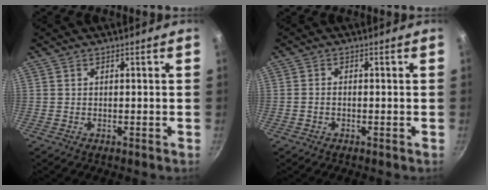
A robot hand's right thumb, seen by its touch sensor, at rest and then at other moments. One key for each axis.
{"total": 1.2, "fx": -0.5, "fy": 0.8, "fz": 0.8, "tx": -0.016, "ty": 0.010, "tz": -0.010}